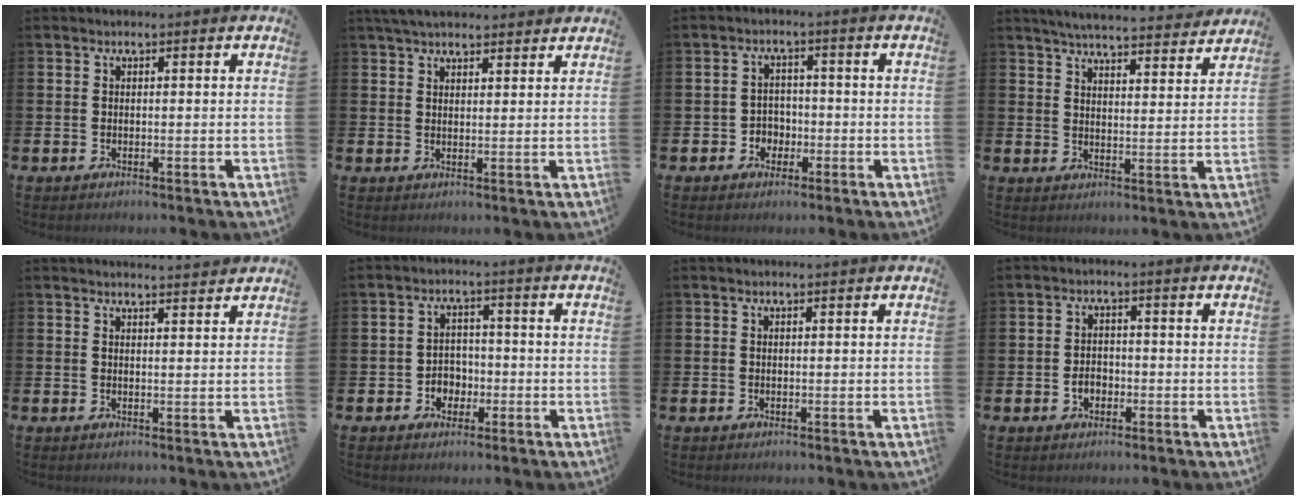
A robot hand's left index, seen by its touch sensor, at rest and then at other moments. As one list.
[{"total": 4.1, "force": [3.7, 1.1, 1.1], "torque": [-0.029, -0.008, 0.070]}, {"total": 2.8, "force": [-1.2, 2.4, 0.7], "torque": [-0.015, 0.002, -0.032]}, {"total": 5.5, "force": [5.4, 0.5, 1.0], "torque": [-0.028, -0.040, 0.093]}, {"total": 2.3, "force": [2.3, -0.1, 0.0], "torque": [0.006, -0.016, 0.040]}, {"total": 3.2, "force": [-1.2, 2.7, 1.1], "torque": [-0.023, 0.002, -0.030]}, {"total": 0.0}, {"total": 2.4, "force": [-0.8, 1.8, 1.4], "torque": [-0.015, -0.001, -0.022]}]